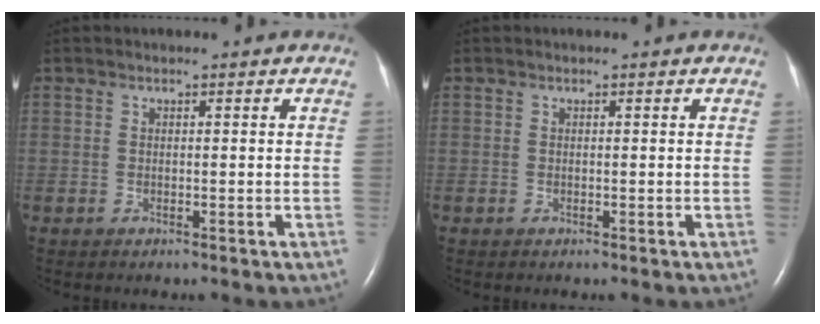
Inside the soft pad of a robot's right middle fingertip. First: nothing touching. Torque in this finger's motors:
{"motor_torque": [0.00, 0.00, 0.00, 0.00]}